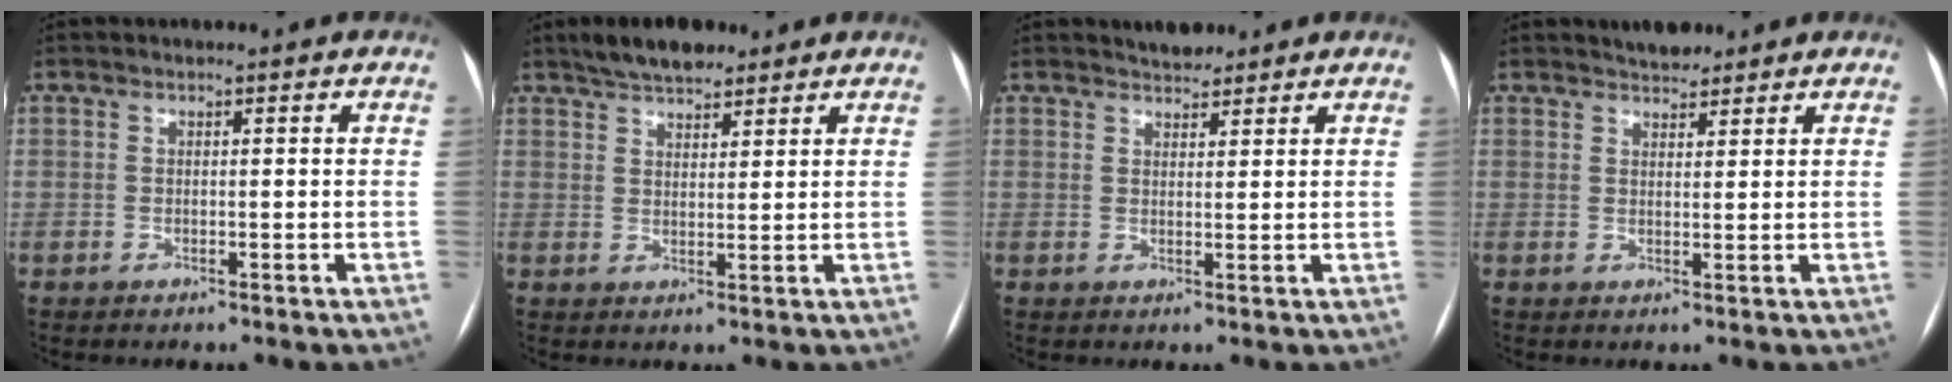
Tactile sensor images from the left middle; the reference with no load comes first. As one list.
[{"total": 6.5, "force": [5.2, 2.3, 3.1], "torque": [-0.054, 0.016, 0.090]}, {"total": 2.7, "force": [2.5, 0.9, 0.6], "torque": [-0.012, 0.005, 0.039]}, {"total": 3.0, "force": [2.7, 1.1, 0.8], "torque": [-0.013, 0.006, 0.042]}]